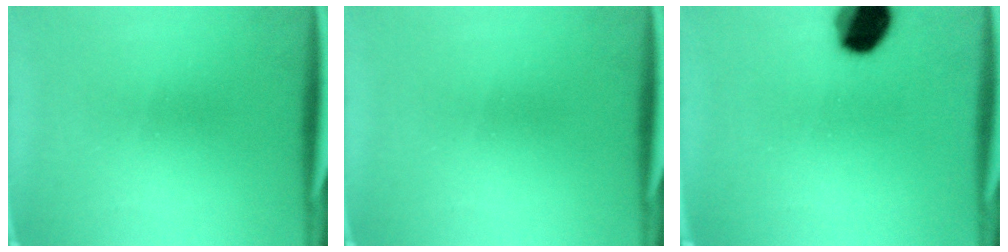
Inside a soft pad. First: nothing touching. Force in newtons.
{"total": 0.0}
{"total": 12.1}